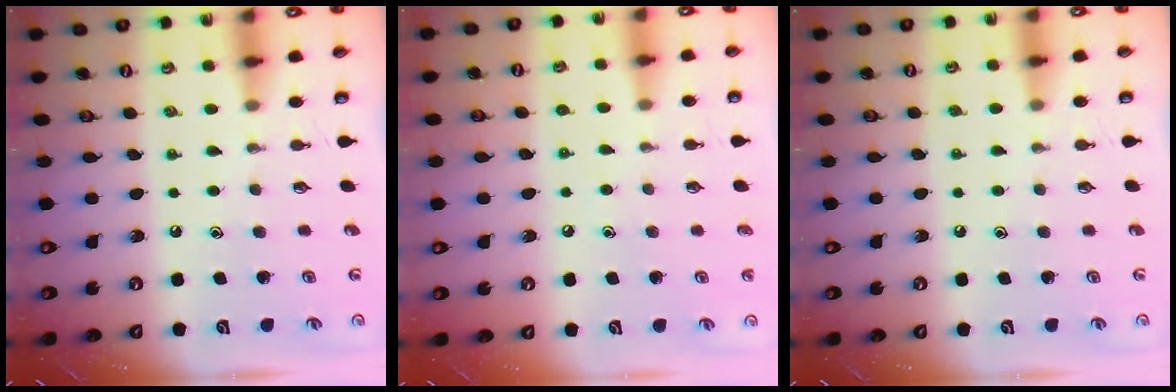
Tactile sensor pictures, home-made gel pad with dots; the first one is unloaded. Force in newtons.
{"total": 5.2, "press": 5.1, "slide": 0.6}
{"total": 3.0, "press": 2.9, "slide": 0.3}